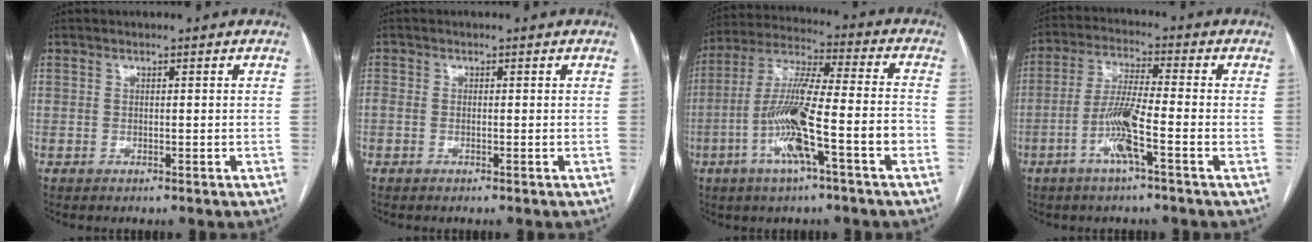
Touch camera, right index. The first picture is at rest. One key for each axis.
{"total": 1.0, "fx": -0.3, "fy": 0.6, "fz": 0.8, "tx": -0.018, "ty": 0.003, "tz": -0.004}
{"total": 15.2, "fx": -5.4, "fy": 0.9, "fz": 14.2, "tx": -0.271, "ty": 0.007, "tz": -0.099}
{"total": 8.1, "fx": -3.1, "fy": -0.1, "fz": 7.4, "tx": -0.148, "ty": -0.002, "tz": -0.067}